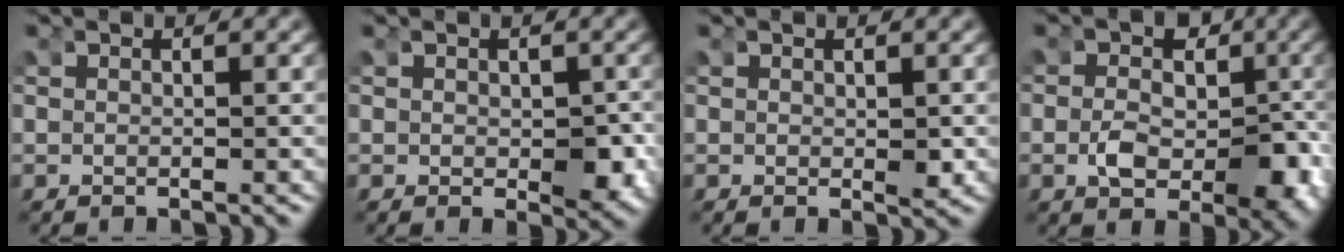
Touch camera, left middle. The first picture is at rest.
{"total": 2.7, "force": [-0.6, 1.7, 1.9], "torque": [-0.025, -0.014, -0.004]}
{"total": 0.9, "force": [-0.1, 0.4, 0.8], "torque": [-0.007, -0.004, 0.000]}
{"total": 6.2, "force": [-1.6, 4.2, 4.3], "torque": [-0.069, -0.022, -0.020]}